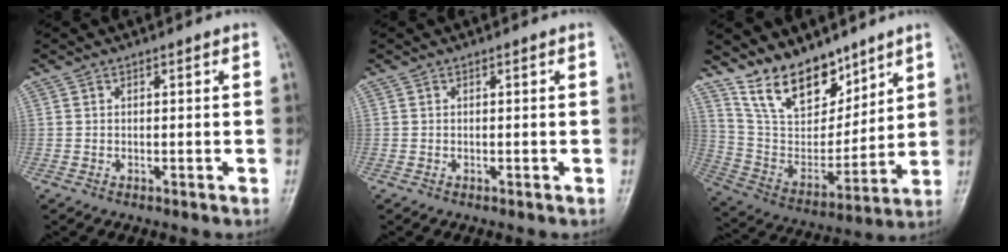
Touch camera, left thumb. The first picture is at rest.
{"total": 0.0}
{"total": 15.3, "force": [11.5, 7.7, 6.7], "torque": [-0.076, -0.068, 0.225]}